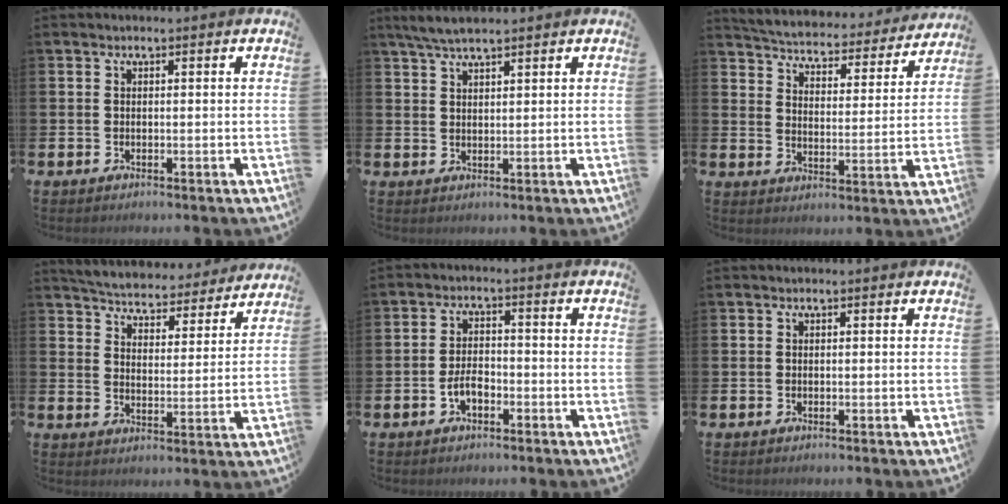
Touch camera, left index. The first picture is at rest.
{"total": 3.8, "force": [3.3, 0.6, 1.8], "torque": [-0.038, -0.005, 0.058]}
{"total": 4.9, "force": [4.8, 0.7, 0.7], "torque": [-0.040, -0.044, 0.077]}
{"total": 5.3, "force": [5.3, 0.7, 0.4], "torque": [-0.035, -0.045, 0.089]}
{"total": 3.2, "force": [-1.4, 1.8, 2.3], "torque": [-0.041, 0.005, -0.028]}
{"total": 0.0}